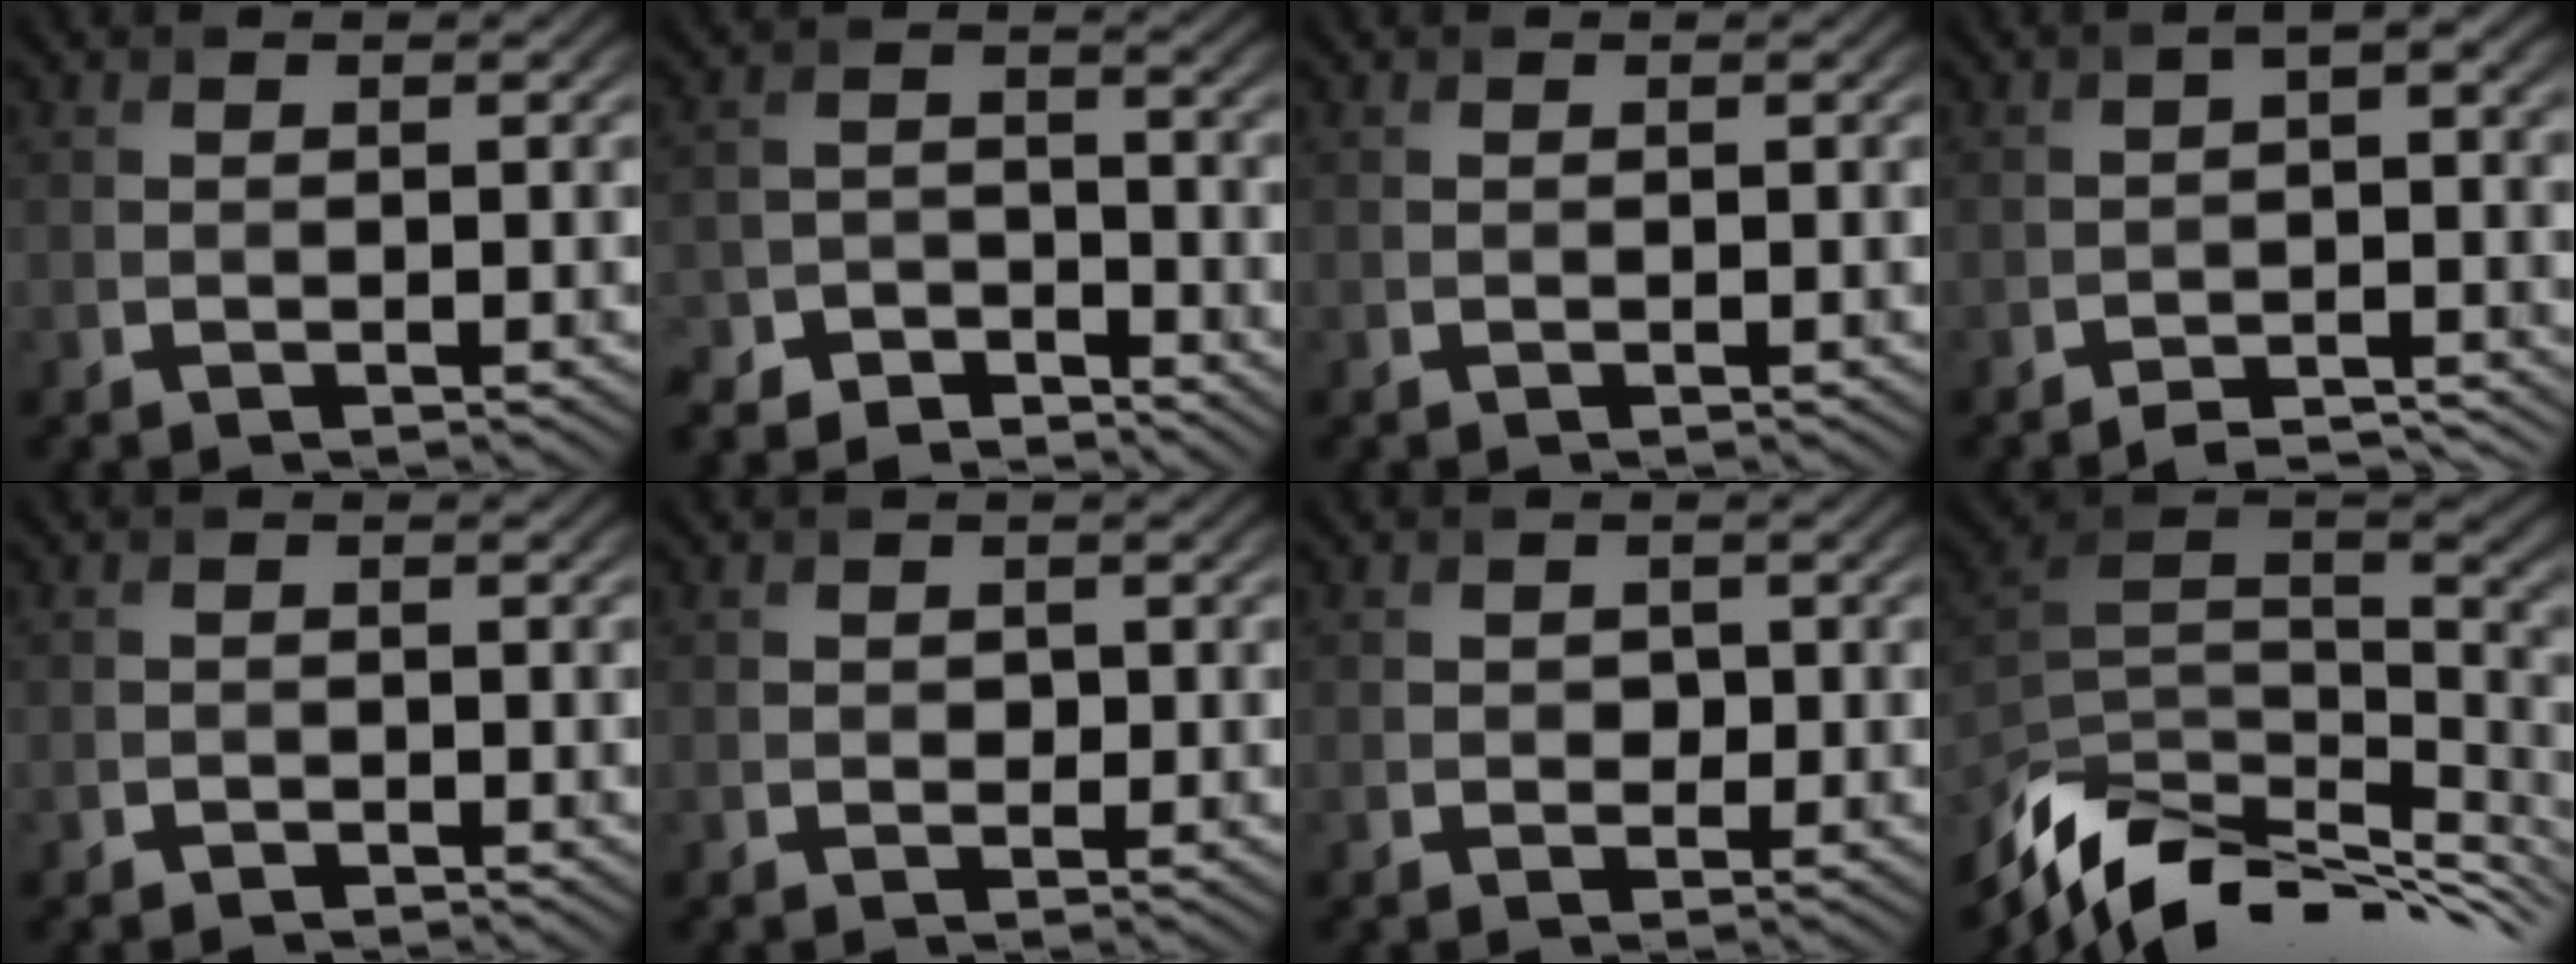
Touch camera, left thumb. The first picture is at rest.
{"total": 7.6, "force": [-7.1, 2.1, 1.6], "torque": [-0.036, -0.005, -0.139]}
{"total": 0.0}
{"total": 5.6, "force": [-3.5, 1.4, 4.2], "torque": [-0.057, -0.003, -0.057]}
{"total": 0.7, "force": [-0.6, 0.4, 0.0], "torque": [0.001, -0.004, -0.013]}
{"total": 0.8, "force": [0.0, 0.7, 0.3], "torque": [-0.005, -0.008, -0.003]}
{"total": 1.2, "force": [0.0, 1.1, 0.6], "torque": [-0.012, -0.008, -0.003]}
{"total": 13.6, "force": [-6.3, 6.0, 10.5], "torque": [-0.237, -0.017, -0.106]}